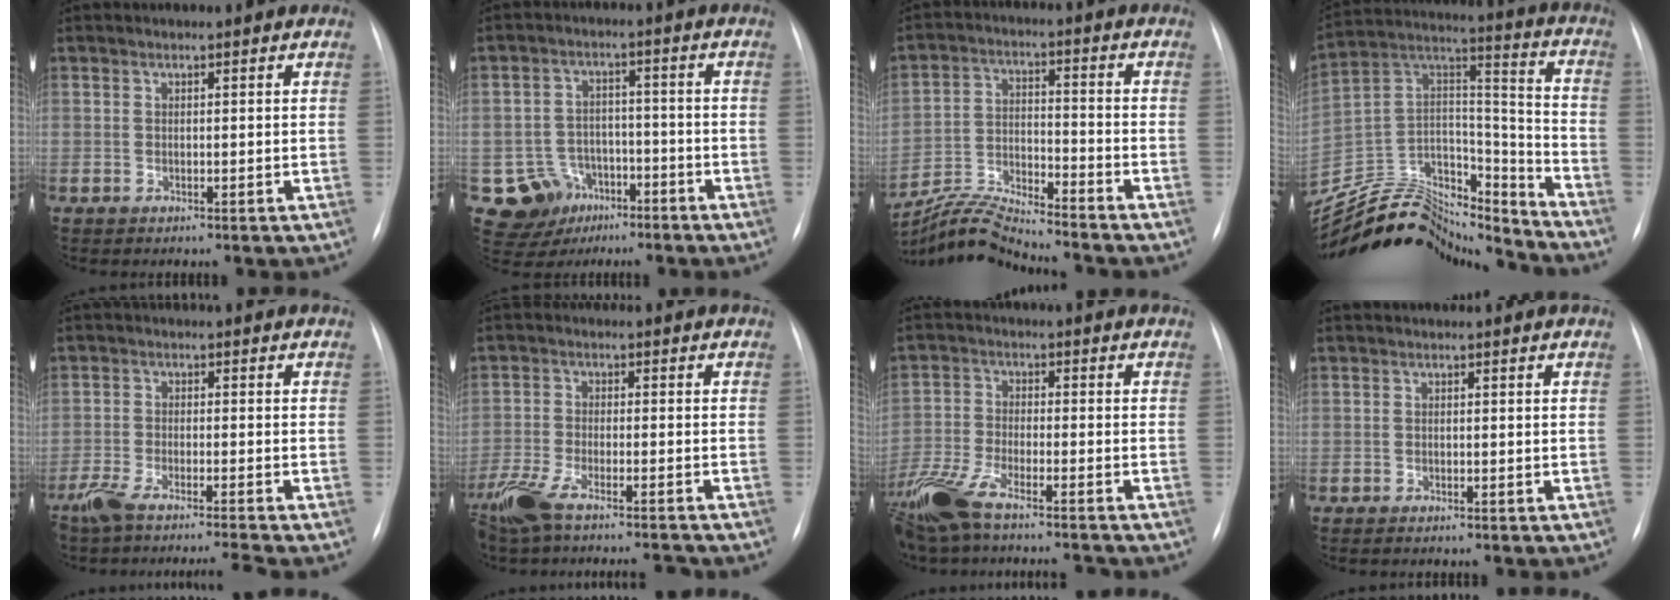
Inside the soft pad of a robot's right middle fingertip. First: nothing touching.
{"total": 8.3, "force": [-4.1, 7.1, 1.6], "torque": [-0.031, 0.008, -0.054]}
{"total": 8.8, "force": [-8.6, -1.2, 1.1], "torque": [-0.029, 0.001, -0.160]}
{"total": 22.1, "force": [-20.8, 5.3, 5.2], "torque": [-0.107, 0.049, -0.343]}
{"total": 8.3, "force": [-7.2, -1.1, 4.0], "torque": [-0.065, -0.020, -0.120]}
{"total": 11.3, "force": [-9.7, 0.8, 5.7], "torque": [-0.106, -0.011, -0.161]}
{"total": 13.0, "force": [-10.6, 1.6, 7.3], "torque": [-0.153, -0.022, -0.188]}
{"total": 1.1, "force": [-1.0, 0.1, 0.6], "torque": [-0.013, -0.003, -0.011]}